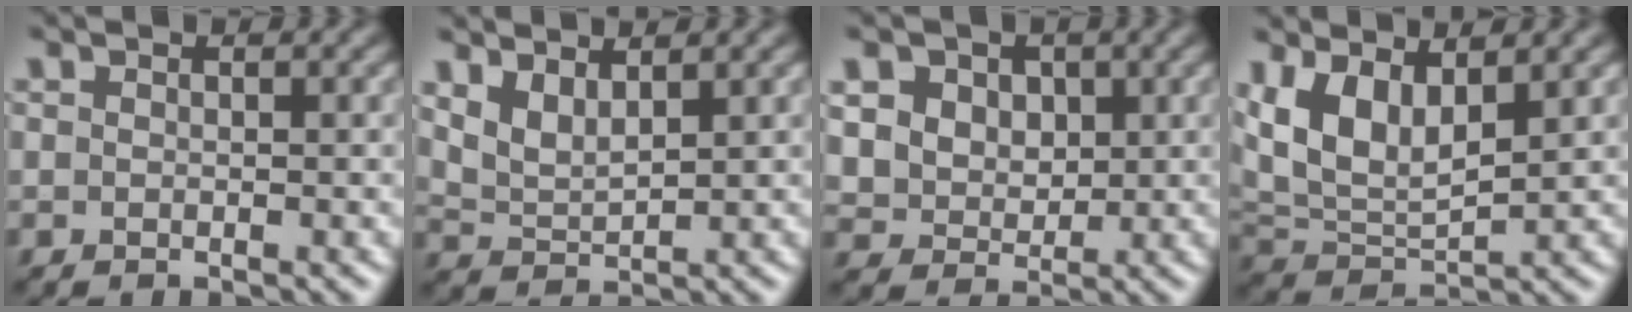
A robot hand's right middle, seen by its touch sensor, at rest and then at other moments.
{"total": 2.5, "force": [1.9, 0.9, 1.4], "torque": [-0.035, -0.003, 0.044]}
{"total": 7.6, "force": [3.3, 6.1, 3.3], "torque": [-0.081, 0.022, 0.052]}
{"total": 5.8, "force": [2.7, 2.8, 4.4], "torque": [-0.099, -0.005, 0.056]}